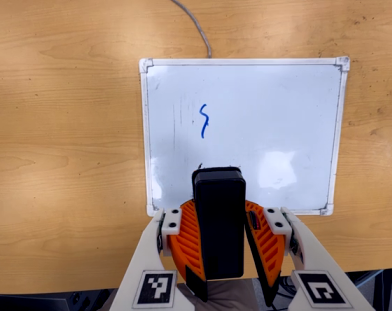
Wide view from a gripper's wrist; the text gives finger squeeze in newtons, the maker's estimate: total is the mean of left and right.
{"total": 9.1, "left": 9.4, "right": 8.9}